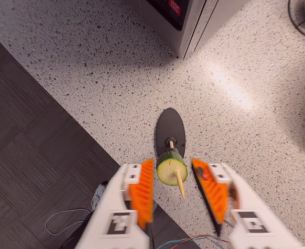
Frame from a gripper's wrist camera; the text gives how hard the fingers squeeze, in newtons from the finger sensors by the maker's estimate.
{"total": 10.2, "left": 10.4, "right": 10.1}